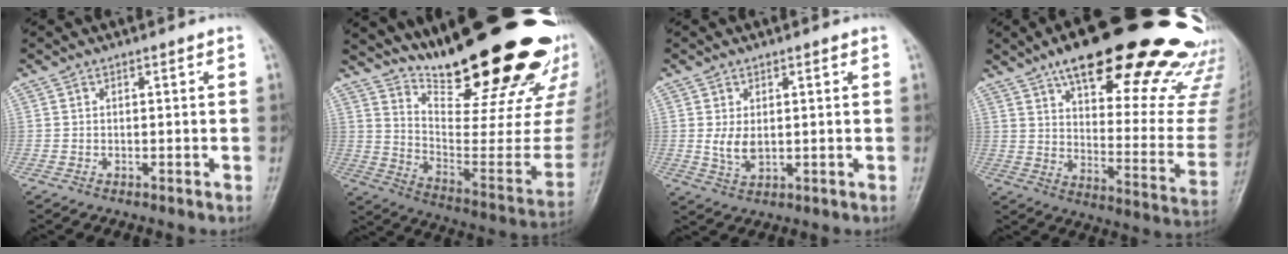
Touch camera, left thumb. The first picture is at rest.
{"total": 32.3, "force": [23.2, 8.3, 20.8], "torque": [-0.282, -0.127, 0.346]}
{"total": 4.1, "force": [0.9, 2.5, 3.1], "torque": [-0.055, -0.013, 0.023]}
{"total": 33.5, "force": [24.1, 9.6, 21.1], "torque": [-0.244, -0.091, 0.329]}